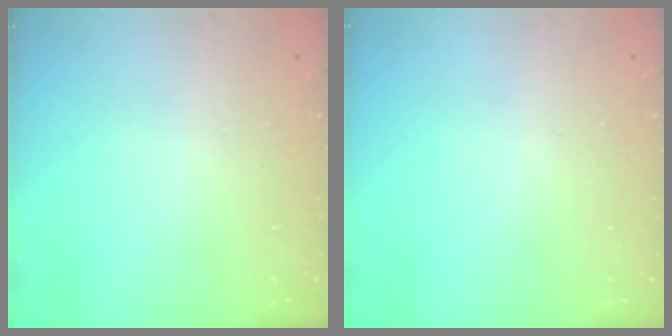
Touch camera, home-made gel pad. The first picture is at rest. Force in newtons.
{"total": 0.0}